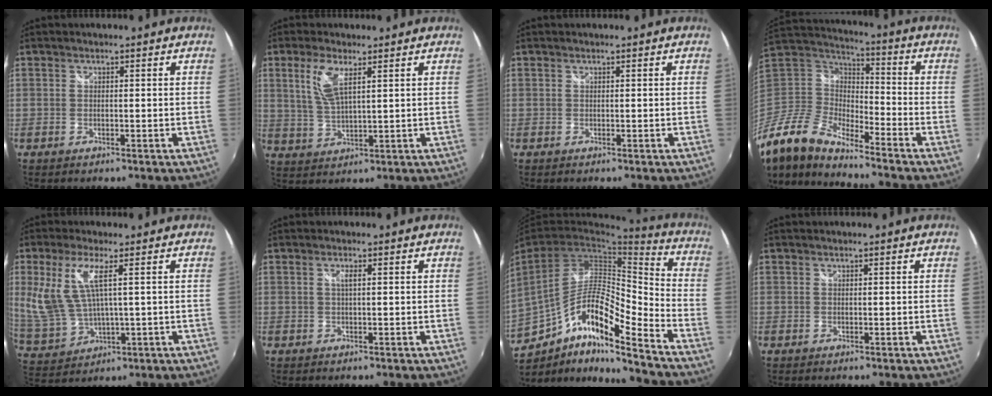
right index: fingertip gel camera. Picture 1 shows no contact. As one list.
[{"total": 6.4, "force": [3.1, 1.9, 5.3], "torque": [-0.113, 0.005, 0.065]}, {"total": 0.0}, {"total": 15.9, "force": [-12.5, 5.1, 8.3], "torque": [-0.182, -0.013, -0.257]}, {"total": 10.6, "force": [2.5, 3.7, 9.6], "torque": [-0.201, -0.008, 0.075]}, {"total": 1.0, "force": [0.4, -0.1, 0.9], "torque": [-0.014, 0.006, 0.006]}, {"total": 17.0, "force": [-9.2, 3.6, 13.9], "torque": [-0.260, -0.018, -0.172]}, {"total": 0.0}]